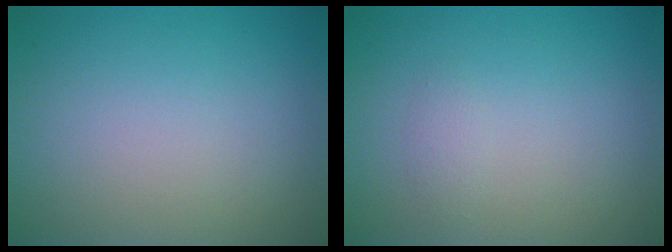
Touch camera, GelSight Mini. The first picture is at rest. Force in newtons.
{"total": 0.8, "press": 0.8, "slide": 0.0}